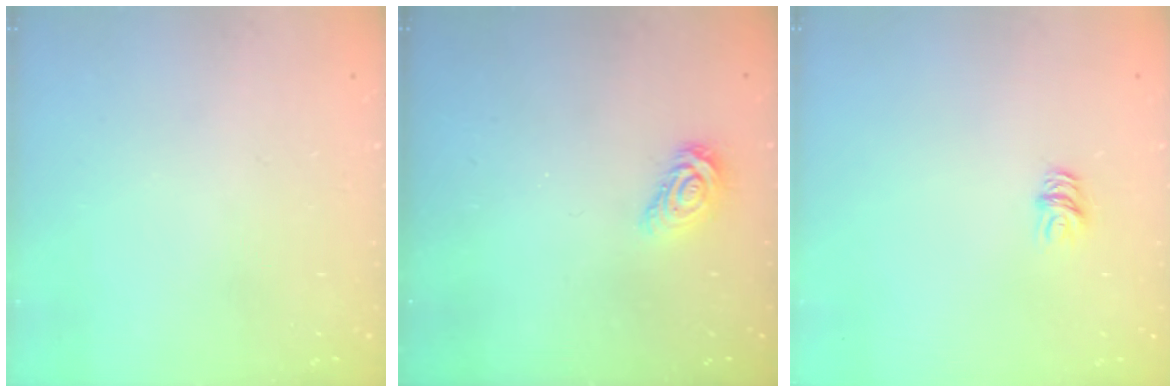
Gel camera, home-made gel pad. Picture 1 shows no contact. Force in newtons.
{"total": 6.4, "press": 6.4, "slide": 0.2}
{"total": 5.0, "press": 5.0, "slide": 0.4}